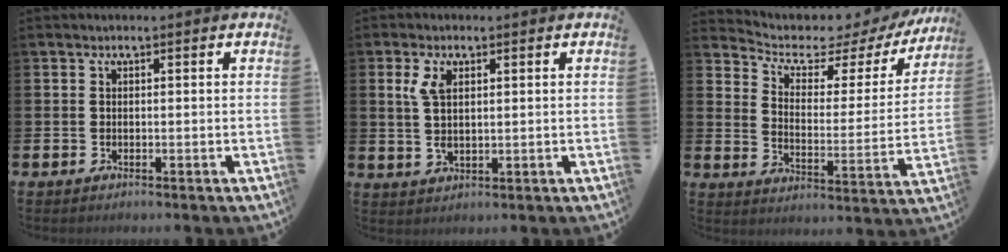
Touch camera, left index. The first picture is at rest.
{"total": 4.0, "force": [1.7, 1.9, 3.0], "torque": [-0.051, 0.002, 0.027]}
{"total": 5.5, "force": [4.9, 1.8, 1.7], "torque": [-0.067, -0.037, 0.077]}